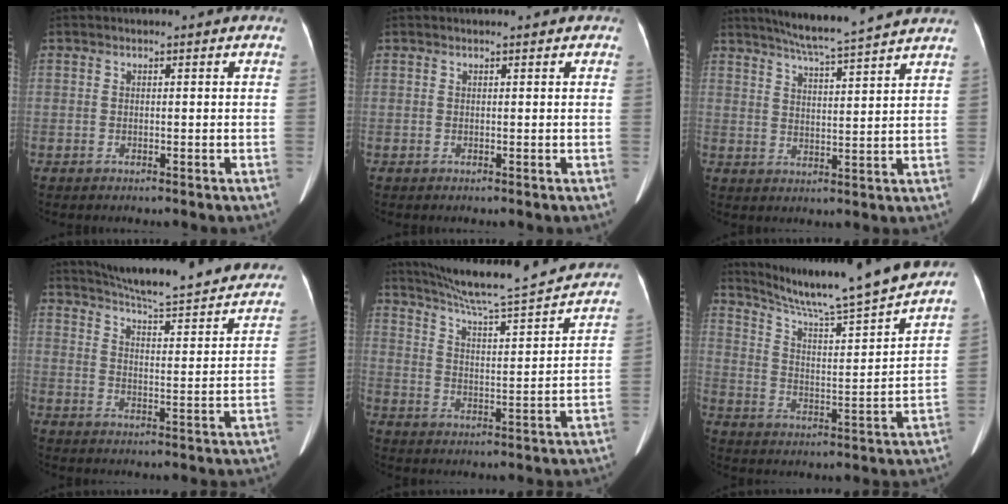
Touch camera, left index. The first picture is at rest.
{"total": 1.6, "force": [1.3, 0.4, 0.7], "torque": [-0.010, 0.019, 0.013]}
{"total": 13.3, "force": [11.8, -0.8, 6.0], "torque": [-0.106, 0.012, 0.163]}
{"total": 25.9, "force": [23.2, 3.3, 11.1], "torque": [-0.162, -0.050, 0.288]}
{"total": 21.4, "force": [19.5, 0.3, 8.8], "torque": [-0.148, -0.019, 0.271]}
{"total": 18.6, "force": [16.6, -1.3, 8.4], "torque": [-0.146, -0.021, 0.248]}